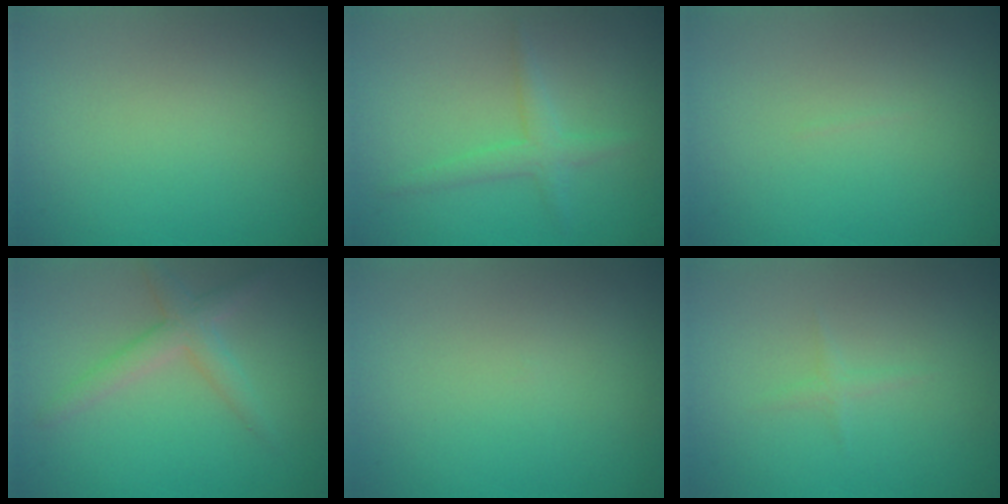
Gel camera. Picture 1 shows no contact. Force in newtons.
{"total": 2.0, "press": 2.0, "slide": 0.0}
{"total": 0.0}
{"total": 2.6, "press": 2.6, "slide": 0.2}
{"total": 0.0}
{"total": 0.8, "press": 0.8, "slide": 0.1}